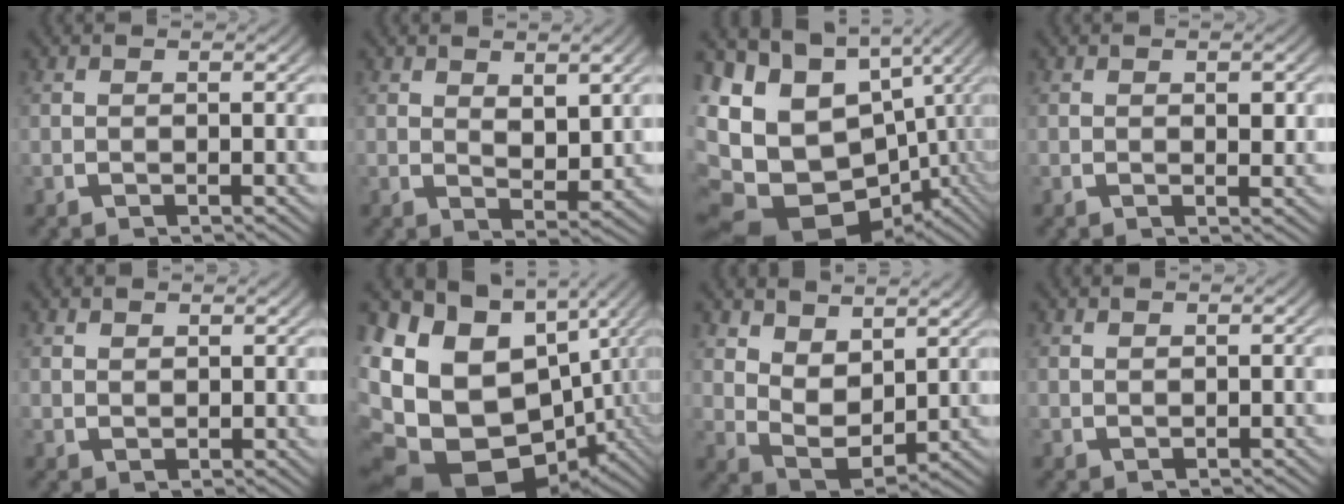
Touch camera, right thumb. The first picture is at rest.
{"total": 2.0, "force": [1.2, 0.8, 1.4], "torque": [-0.017, -0.007, 0.027]}
{"total": 21.5, "force": [-3.7, 16.3, 13.4], "torque": [-0.279, -0.072, -0.038]}
{"total": 1.1, "force": [0.3, 0.6, 0.9], "torque": [-0.013, -0.005, 0.005]}
{"total": 1.8, "force": [1.6, 0.7, 0.4], "torque": [0.002, -0.001, 0.036]}
{"total": 25.2, "force": [-4.1, 19.3, 15.8], "torque": [-0.339, -0.091, -0.042]}
{"total": 5.6, "force": [1.4, 3.9, 3.9], "torque": [-0.092, -0.032, 0.034]}
{"total": 0.9, "force": [0.9, 0.3, 0.0], "torque": [0.006, 0.001, 0.022]}